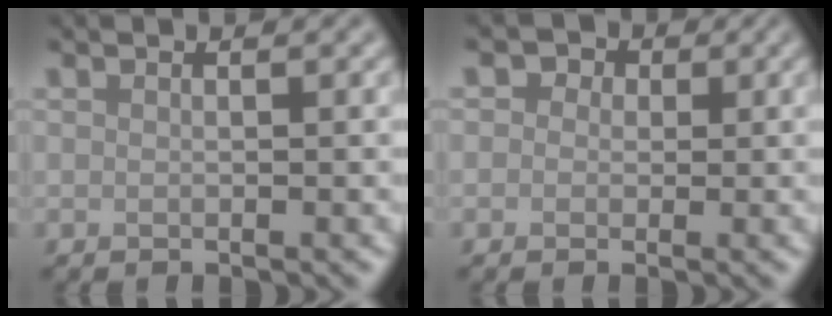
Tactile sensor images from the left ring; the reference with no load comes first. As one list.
[{"total": 2.5, "force": [0.8, 2.2, 1.1], "torque": [-0.003, 0.006, -0.010]}]